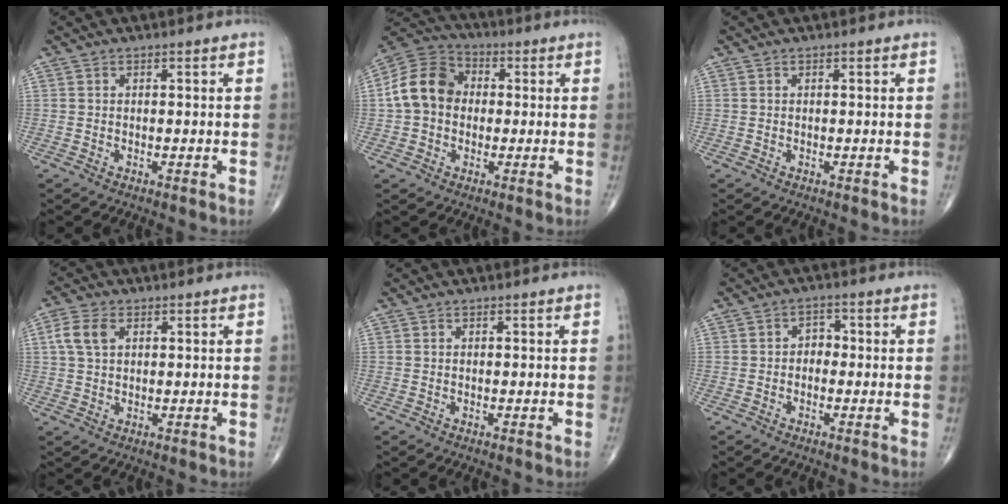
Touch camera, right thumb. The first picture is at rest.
{"total": 11.6, "force": [0.3, 9.3, 6.9], "torque": [-0.117, 0.032, -0.008]}
{"total": 0.0}
{"total": 5.1, "force": [1.6, 3.2, 3.6], "torque": [-0.081, 0.009, 0.030]}
{"total": 0.0}
{"total": 2.6, "force": [-0.4, 2.0, 1.5], "torque": [-0.006, 0.013, -0.017]}